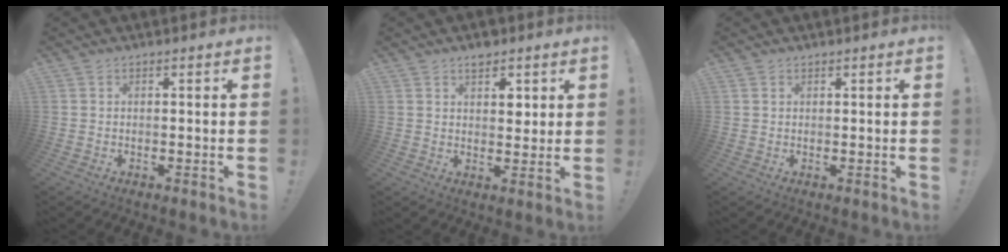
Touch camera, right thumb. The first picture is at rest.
{"total": 6.0, "force": [3.0, 4.4, 2.6], "torque": [-0.010, -0.020, 0.049]}
{"total": 0.9, "force": [0.7, 0.6, 0.1], "torque": [0.004, -0.002, 0.011]}